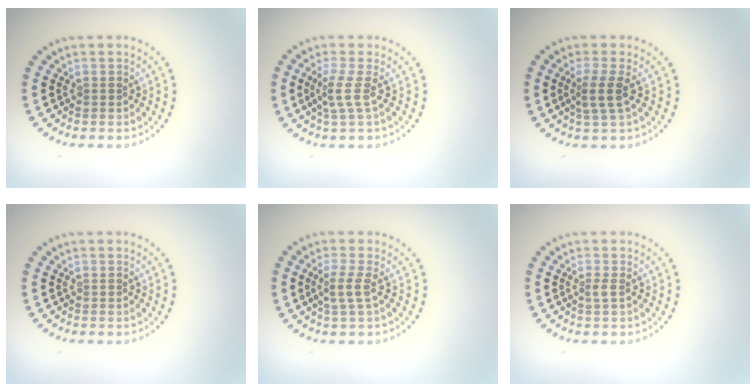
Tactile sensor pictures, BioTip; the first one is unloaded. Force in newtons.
{"total": 2.0, "press": 1.3, "slide": 1.5}
{"total": 2.2, "press": 1.8, "slide": 1.3}
{"total": 0.0}
{"total": 1.9, "press": 1.4, "slide": 1.2}
{"total": 0.9, "press": 0.6, "slide": 0.6}